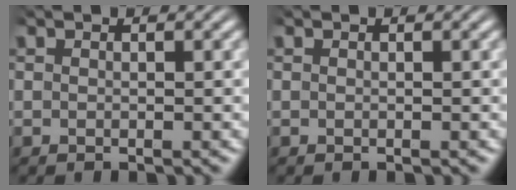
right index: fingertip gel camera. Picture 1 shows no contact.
{"total": 0.0}